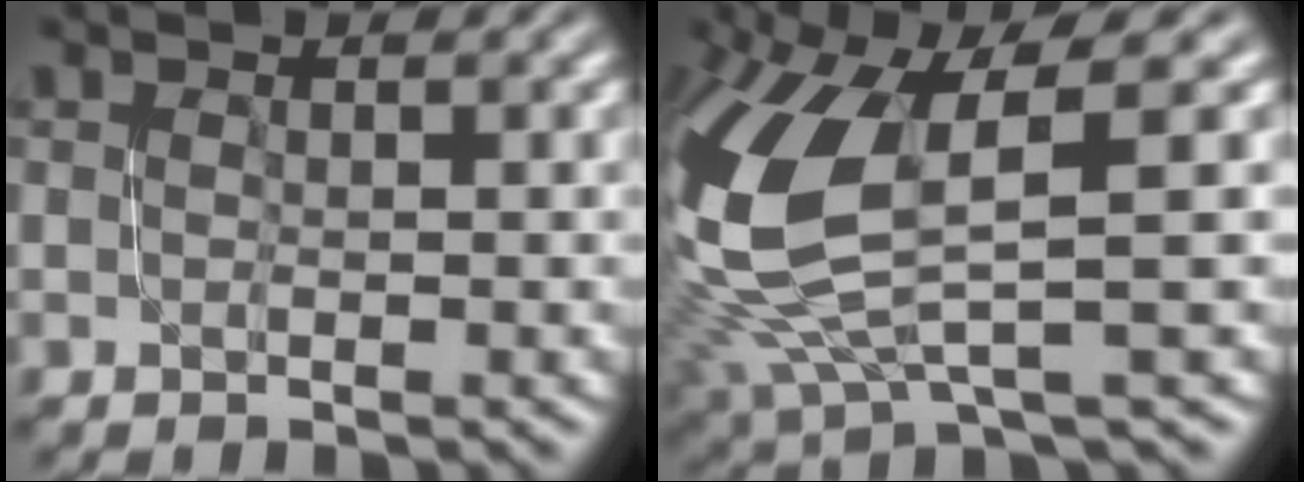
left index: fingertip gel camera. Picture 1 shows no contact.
{"total": 9.1, "force": [1.5, 3.3, 8.4], "torque": [-0.204, -0.011, 0.037]}